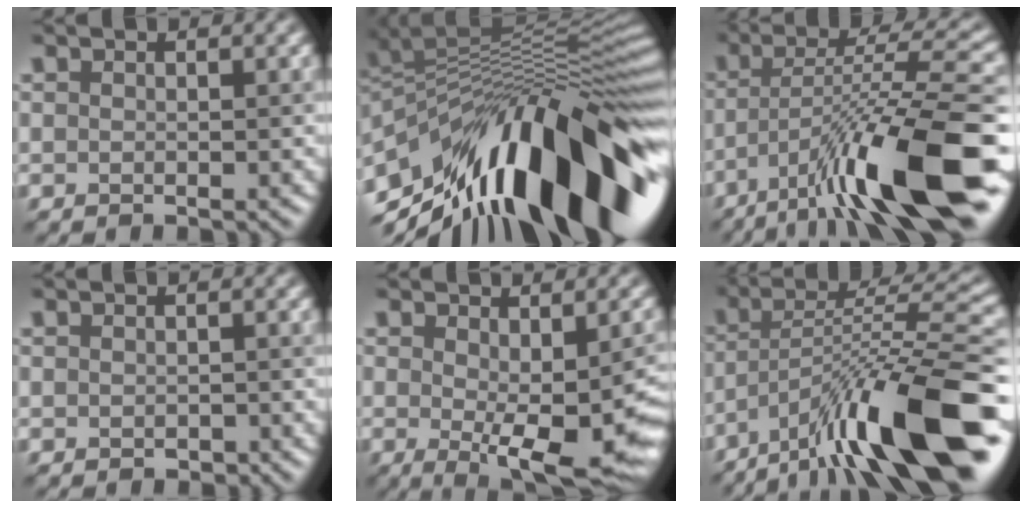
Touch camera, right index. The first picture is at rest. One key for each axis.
{"total": 16.9, "fx": -6.0, "fy": 6.7, "fz": 14.3, "tx": -0.213, "ty": 0.025, "tz": -0.114}
{"total": 14.5, "fx": -7.4, "fy": 3.0, "fz": 12.2, "tx": -0.196, "ty": 0.007, "tz": -0.115}
{"total": 0.6, "fx": -0.4, "fy": 0.4, "fz": 0.3, "tx": -0.004, "ty": -0.004, "tz": -0.004}
{"total": 10.1, "fx": -1.7, "fy": 3.8, "fz": 9.2, "tx": -0.132, "ty": -0.024, "tz": -0.007}
{"total": 15.9, "fx": -9.0, "fy": 3.8, "fz": 12.6, "tx": -0.197, "ty": 0.012, "tz": -0.155}